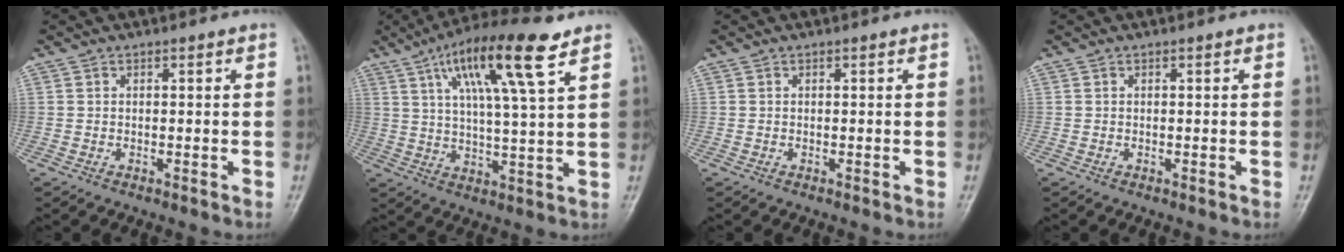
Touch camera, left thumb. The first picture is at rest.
{"total": 15.9, "force": [8.2, 2.7, 13.4], "torque": [-0.228, -0.017, 0.139]}
{"total": 0.0}
{"total": 0.0}